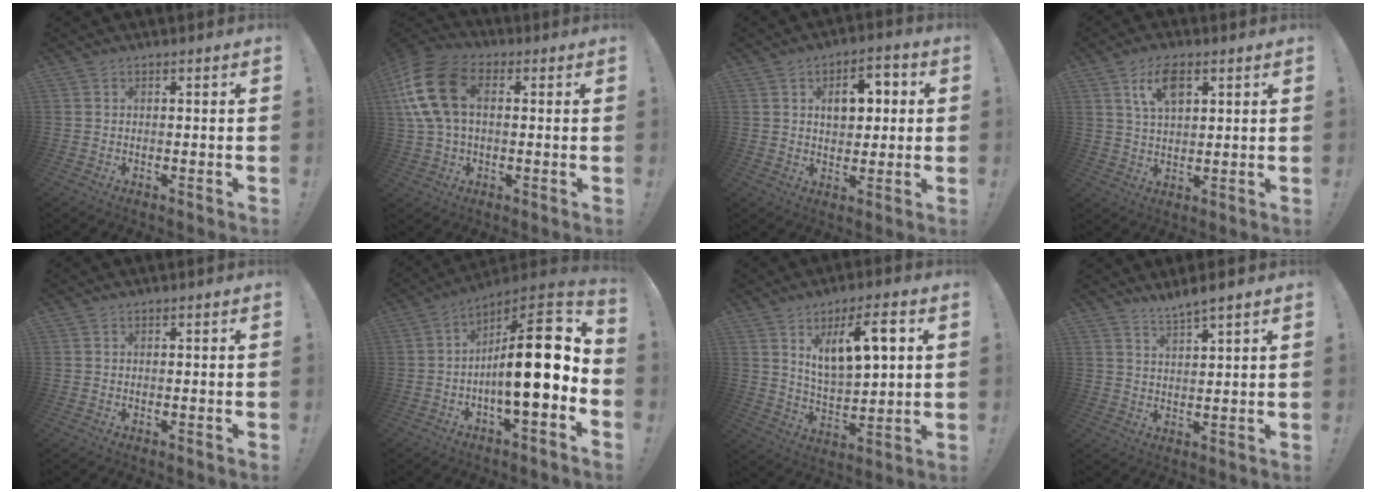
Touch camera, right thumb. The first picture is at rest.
{"total": 16.5, "force": [3.7, 10.6, 12.0], "torque": [-0.245, 0.009, 0.067]}
{"total": 8.8, "force": [1.8, 6.1, 6.0], "torque": [-0.084, 0.009, 0.029]}
{"total": 8.0, "force": [3.6, 4.0, 5.9], "torque": [-0.107, 0.001, 0.064]}
{"total": 0.0}
{"total": 18.9, "force": [-0.7, 5.5, 18.1], "torque": [-0.271, 0.007, -0.015]}
{"total": 13.0, "force": [5.9, 4.5, 10.6], "torque": [-0.177, -0.013, 0.099]}
{"total": 4.2, "force": [3.8, -0.1, 1.9], "torque": [-0.031, -0.025, 0.064]}